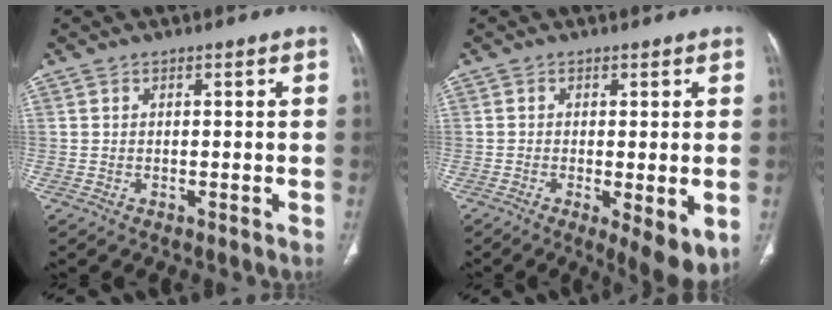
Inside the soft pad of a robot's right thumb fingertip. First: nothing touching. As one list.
[{"total": 7.6, "force": [-1.9, 2.3, 7.0], "torque": [-0.106, -0.023, -0.028]}]